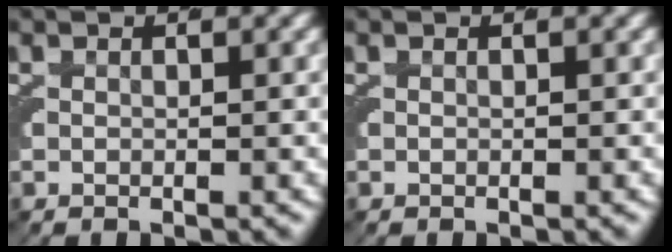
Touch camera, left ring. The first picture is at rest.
{"total": 0.0}